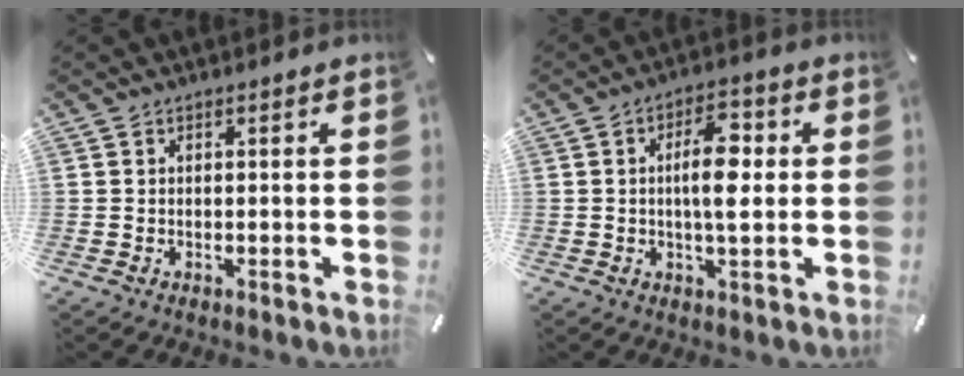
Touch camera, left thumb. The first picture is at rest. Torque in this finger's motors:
{"motor_torque": [0.48, 1.20, 0.65, 0.04, 0.04]}